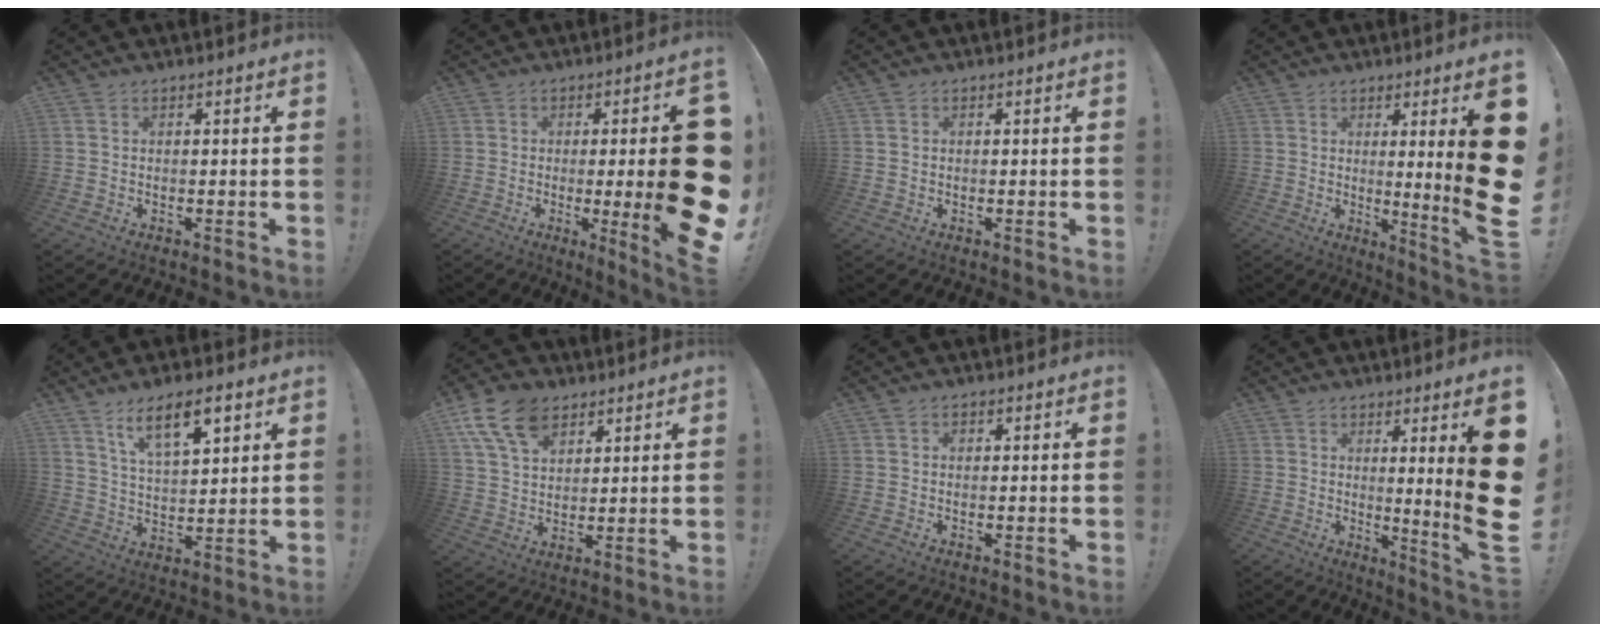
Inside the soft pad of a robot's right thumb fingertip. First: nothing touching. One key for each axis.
{"total": 19.8, "fx": -1.0, "fy": 2.5, "fz": 19.6, "tx": -0.274, "ty": -0.012, "tz": -0.003}
{"total": 0.5, "fx": 0.2, "fy": 0.5, "fz": 0.1, "tx": -0.007, "ty": 0.004, "tz": 0.005}
{"total": 16.1, "fx": 1.8, "fy": -0.6, "fz": 16.0, "tx": -0.234, "ty": -0.042, "tz": 0.023}
{"total": 10.9, "fx": 6.5, "fy": 3.8, "fz": 7.9, "tx": -0.124, "ty": -0.028, "tz": 0.112}
{"total": 13.5, "fx": 7.4, "fy": 8.6, "fz": 7.4, "tx": -0.138, "ty": -0.027, "tz": 0.141}
{"total": 0.8, "fx": 0.0, "fy": 0.7, "fz": 0.3, "tx": -0.008, "ty": 0.003, "tz": -0.001}
{"total": 14.2, "fx": 1.9, "fy": -1.3, "fz": 14.0, "tx": -0.201, "ty": -0.045, "tz": 0.020}